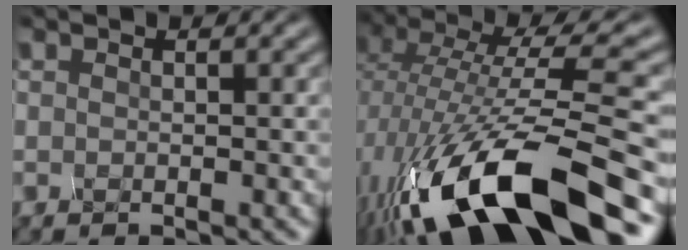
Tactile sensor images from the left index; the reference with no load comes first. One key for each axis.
{"total": 11.9, "fx": -6.6, "fy": 2.7, "fz": 9.5, "tx": -0.200, "ty": 0.012, "tz": -0.091}